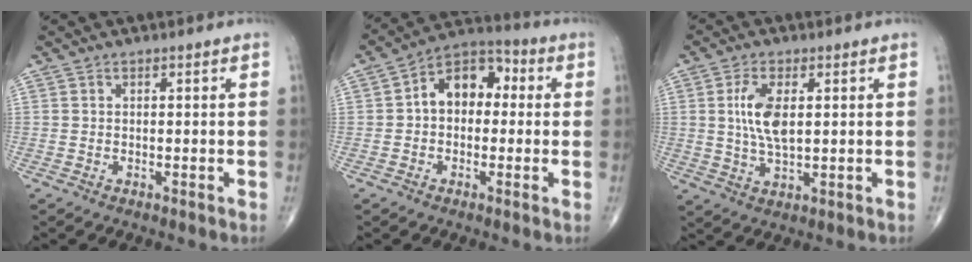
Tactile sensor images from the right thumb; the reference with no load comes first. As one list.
[{"total": 10.3, "force": [0.8, 7.2, 7.4], "torque": [-0.085, 0.036, -0.004]}, {"total": 7.7, "force": [1.4, 3.5, 6.7], "torque": [-0.138, -0.006, 0.029]}]